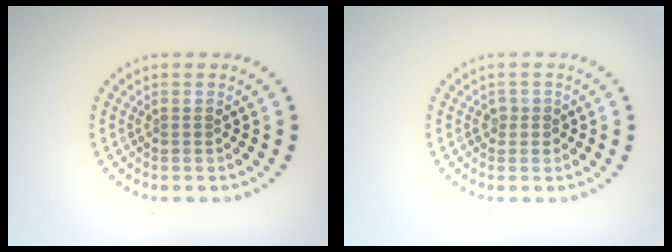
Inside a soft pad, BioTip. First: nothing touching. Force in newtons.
{"total": 1.2, "press": 1.0, "slide": 0.6}